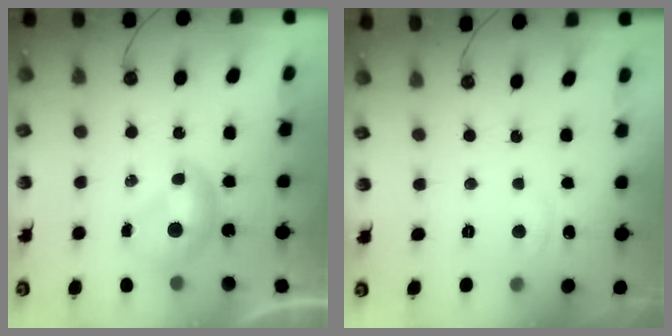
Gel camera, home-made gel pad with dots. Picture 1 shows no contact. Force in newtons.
{"total": 1.1, "press": 0.5, "slide": 0.9}